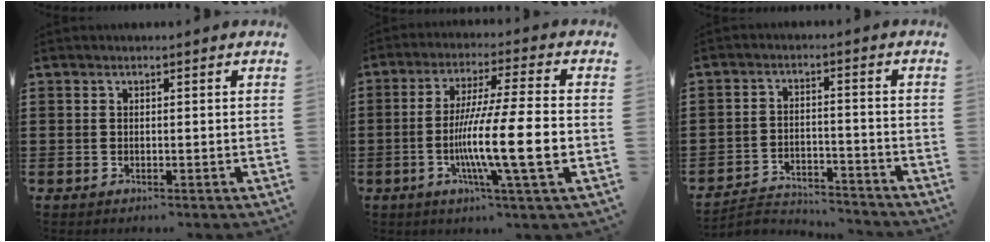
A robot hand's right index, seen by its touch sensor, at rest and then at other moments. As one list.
[{"total": 13.3, "force": [-3.2, 0.6, 12.9], "torque": [-0.244, -0.014, -0.062]}, {"total": 3.8, "force": [-3.7, 1.0, 0.5], "torque": [-0.020, 0.006, -0.078]}]